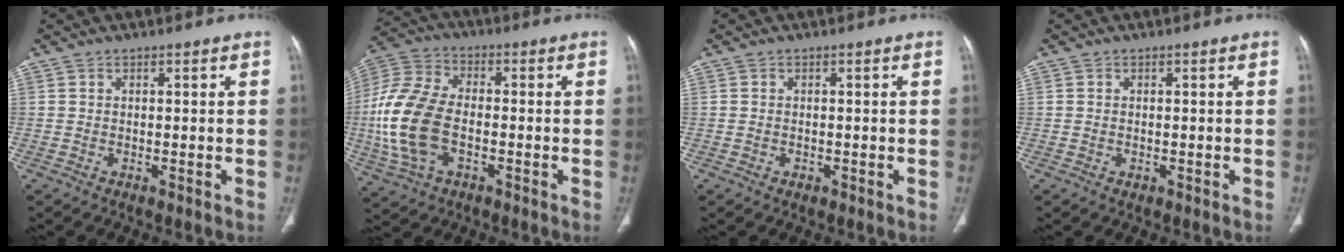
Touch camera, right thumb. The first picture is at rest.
{"total": 16.5, "force": [-2.6, 10.1, 12.8], "torque": [-0.283, 0.017, -0.046]}
{"total": 0.7, "force": [-0.3, 0.6, 0.3], "torque": [-0.008, 0.002, 0.000]}
{"total": 0.6, "force": [-0.1, 0.5, 0.3], "torque": [-0.010, -0.001, 0.003]}